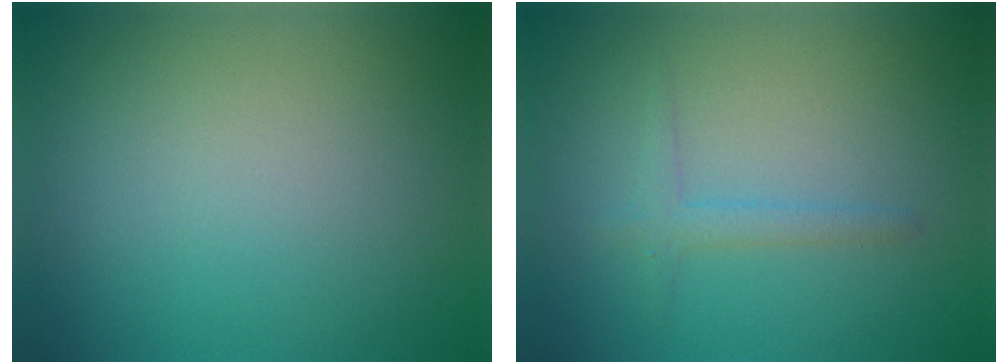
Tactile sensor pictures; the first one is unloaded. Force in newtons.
{"total": 1.4, "press": 1.4, "slide": 0.1}